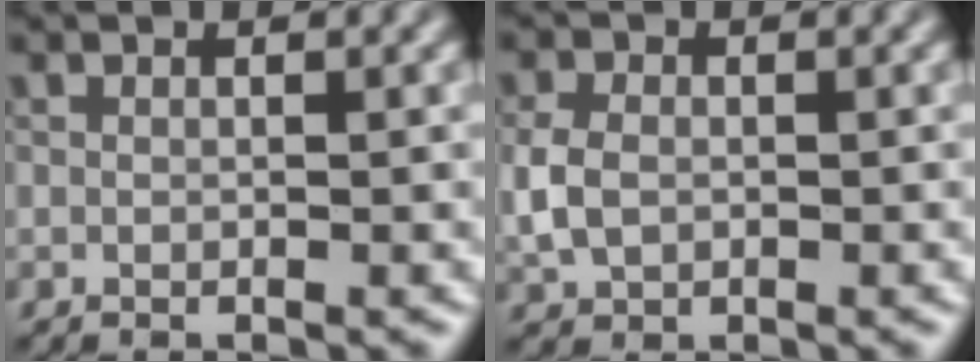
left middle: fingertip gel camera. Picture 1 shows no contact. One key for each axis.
{"total": 2.9, "fx": -0.3, "fy": 2.2, "fz": 1.9, "tx": -0.046, "ty": 0.001, "tz": -0.008}